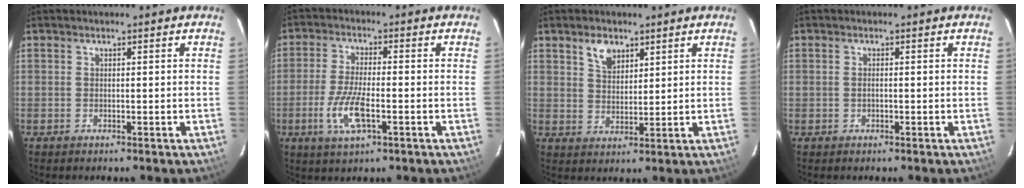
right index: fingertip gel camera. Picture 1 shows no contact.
{"total": 8.4, "force": [-2.9, 2.6, 7.5], "torque": [-0.160, -0.010, -0.056]}
{"total": 4.8, "force": [3.0, 2.8, 2.5], "torque": [-0.038, 0.007, 0.058]}
{"total": 0.8, "force": [-0.1, 0.5, 0.7], "torque": [-0.013, 0.001, -0.003]}